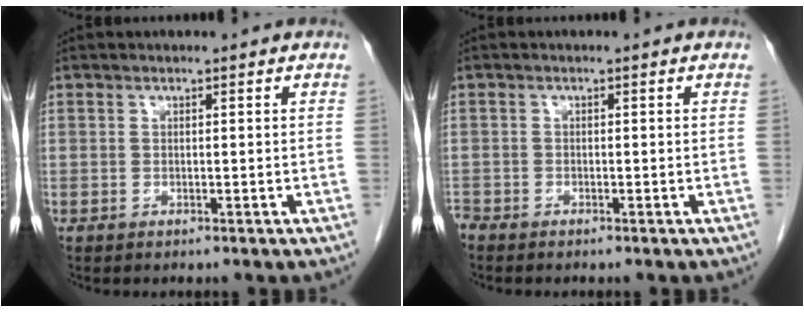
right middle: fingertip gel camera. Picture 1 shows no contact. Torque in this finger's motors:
{"motor_torque": [0.11, -0.08, -0.02, -0.01]}